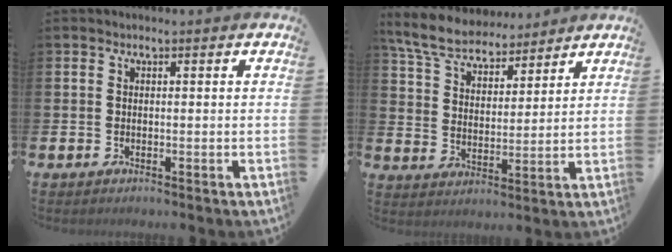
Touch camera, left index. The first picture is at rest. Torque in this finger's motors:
{"motor_torque": [1.05, -1.09, 0.61, 0.17]}